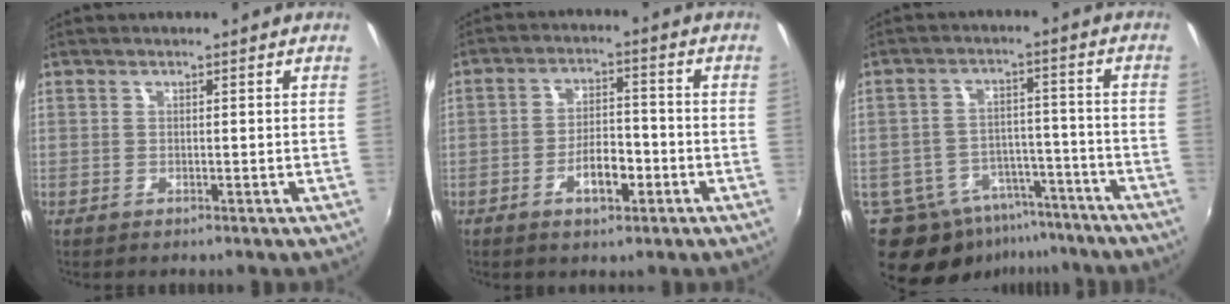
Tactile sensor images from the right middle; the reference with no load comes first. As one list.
[{"total": 6.2, "force": [-2.8, 2.7, 4.7], "torque": [-0.090, 0.006, -0.041]}, {"total": 14.8, "force": [-10.6, 8.8, 5.4], "torque": [-0.124, 0.016, -0.136]}]